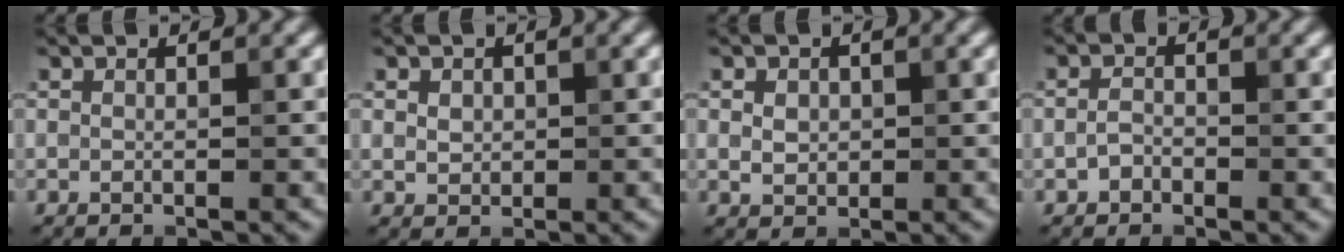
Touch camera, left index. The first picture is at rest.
{"total": 1.5, "force": [0.4, 1.3, 0.7], "torque": [-0.012, -0.001, 0.009]}
{"total": 1.9, "force": [0.3, 1.6, 1.0], "torque": [-0.017, -0.002, 0.006]}
{"total": 1.3, "force": [-0.7, 0.9, 0.6], "torque": [-0.012, 0.003, -0.017]}